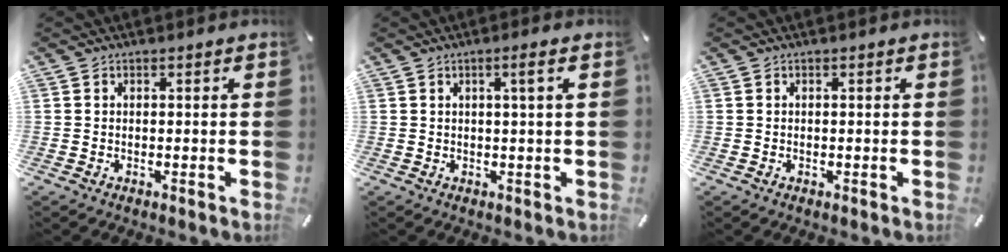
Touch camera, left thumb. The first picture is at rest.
{"total": 2.9, "force": [0.9, 0.1, 2.8], "torque": [-0.054, 0.001, 0.013]}
{"total": 0.5, "force": [-0.1, 0.5, 0.2], "torque": [-0.002, 0.003, -0.003]}